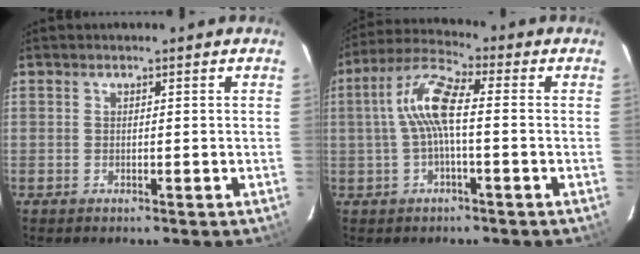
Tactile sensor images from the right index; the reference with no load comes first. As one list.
[{"total": 8.6, "force": [-0.1, 2.1, 8.4], "torque": [-0.180, 0.020, -0.005]}]